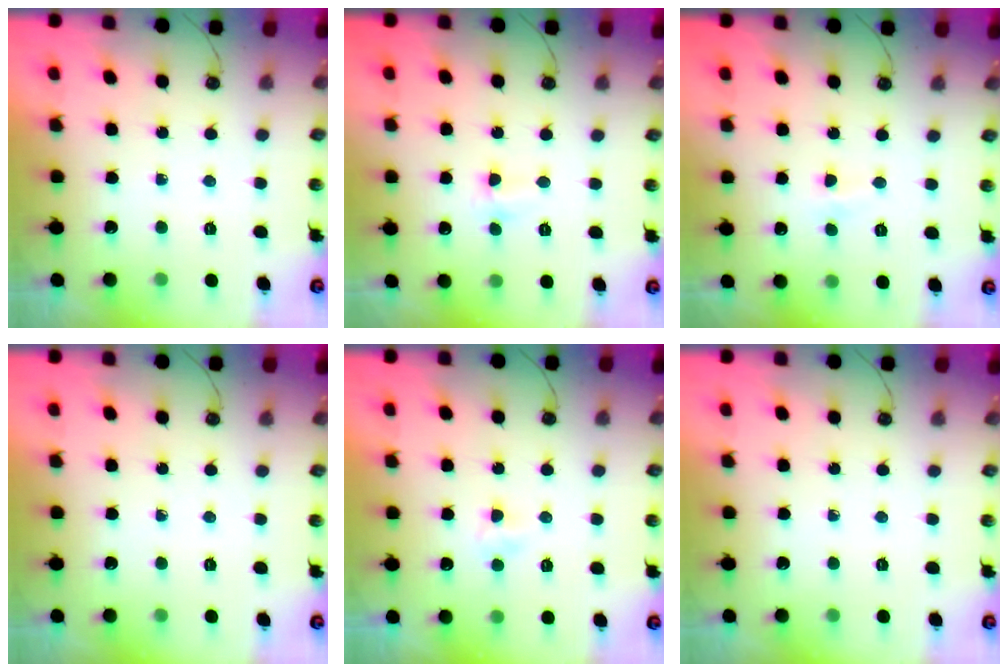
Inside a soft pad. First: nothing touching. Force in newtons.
{"total": 2.9, "press": 2.7, "slide": 1.0}
{"total": 2.4, "press": 2.3, "slide": 0.4}
{"total": 0.0}
{"total": 3.0, "press": 2.9, "slide": 0.4}
{"total": 0.0}